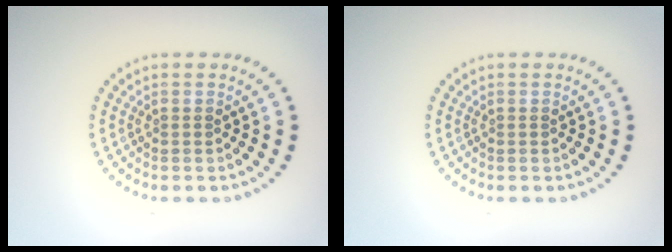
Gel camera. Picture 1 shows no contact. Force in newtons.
{"total": 0.0}